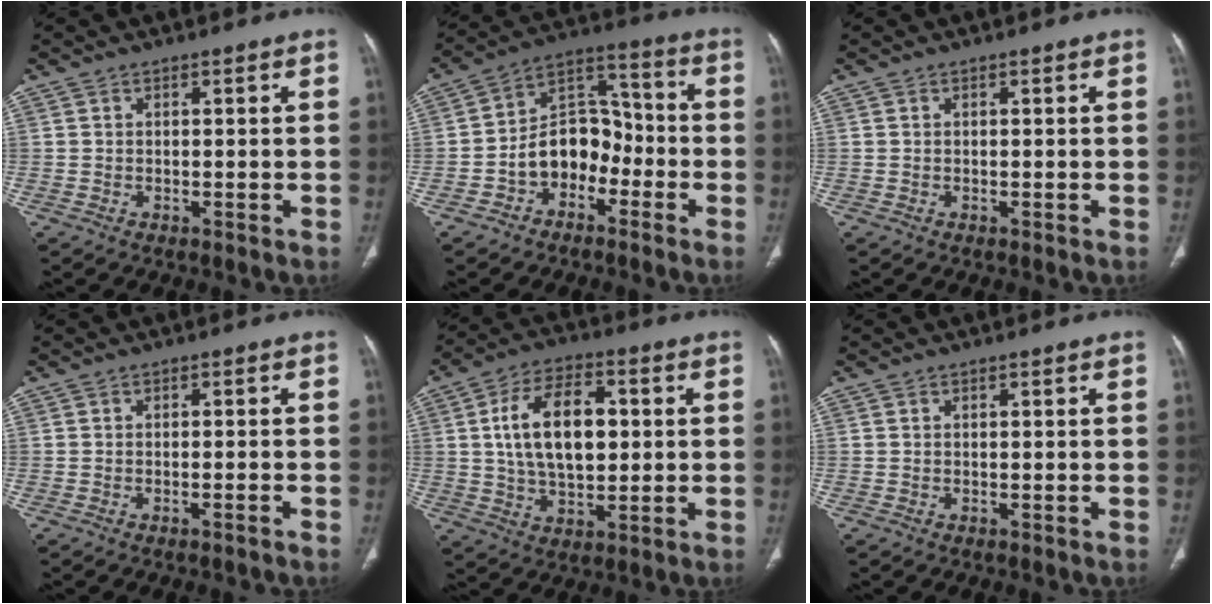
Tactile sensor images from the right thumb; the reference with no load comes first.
{"total": 11.2, "force": [-4.0, 8.2, 6.5], "torque": [-0.074, 0.060, -0.078]}
{"total": 0.0}
{"total": 1.4, "force": [-1.1, -0.2, 0.8], "torque": [-0.021, 0.009, -0.010]}
{"total": 14.6, "force": [1.9, 8.4, 11.8], "torque": [-0.188, 0.008, 0.032]}
{"total": 0.0}